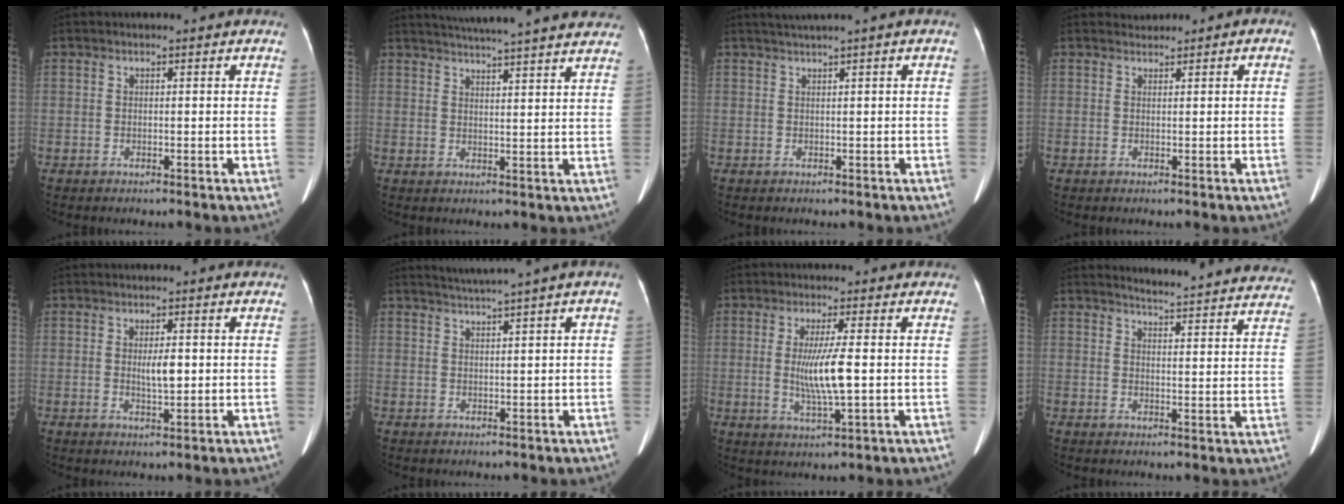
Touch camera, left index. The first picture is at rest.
{"total": 21.4, "force": [19.4, 1.6, 8.9], "torque": [-0.144, 0.003, 0.244]}
{"total": 1.5, "force": [1.1, -0.2, 1.0], "torque": [-0.019, 0.014, 0.026]}
{"total": 0.9, "force": [0.7, 0.6, 0.1], "torque": [0.000, 0.016, 0.012]}
{"total": 3.1, "force": [0.0, 0.8, 3.0], "torque": [-0.055, -0.005, 0.000]}
{"total": 3.0, "force": [2.2, -0.8, 1.8], "torque": [-0.035, 0.008, 0.045]}
{"total": 6.7, "force": [-0.1, 0.2, 6.7], "torque": [-0.138, -0.018, -0.002]}
{"total": 20.9, "force": [20.2, 1.9, 5.1], "torque": [-0.057, -0.068, 0.222]}